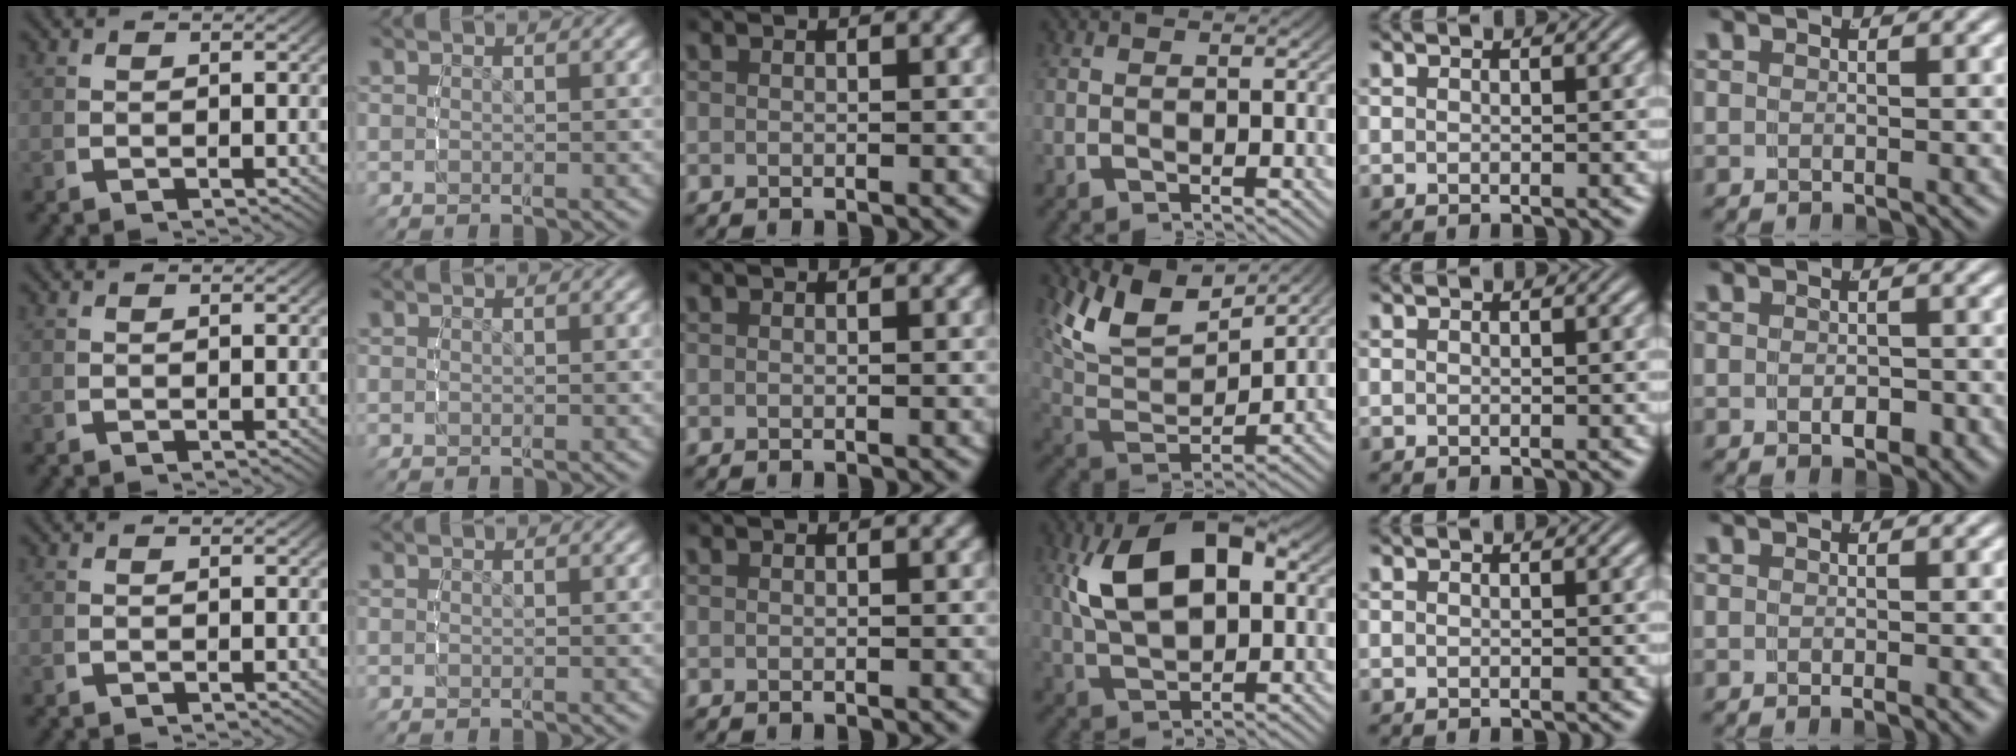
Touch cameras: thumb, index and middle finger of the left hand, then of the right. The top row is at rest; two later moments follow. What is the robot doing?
{"motion": "lift_and_place", "object": "lipstick"}